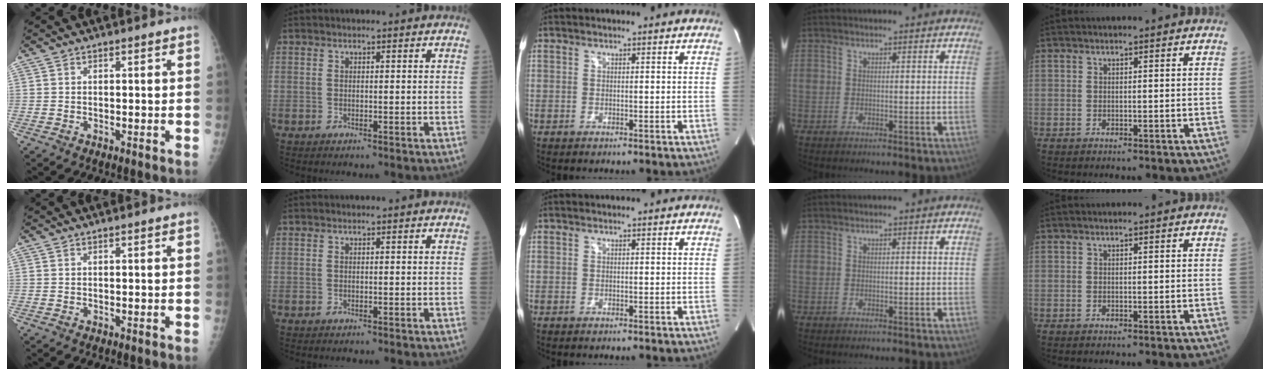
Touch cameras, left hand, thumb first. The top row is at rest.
{}